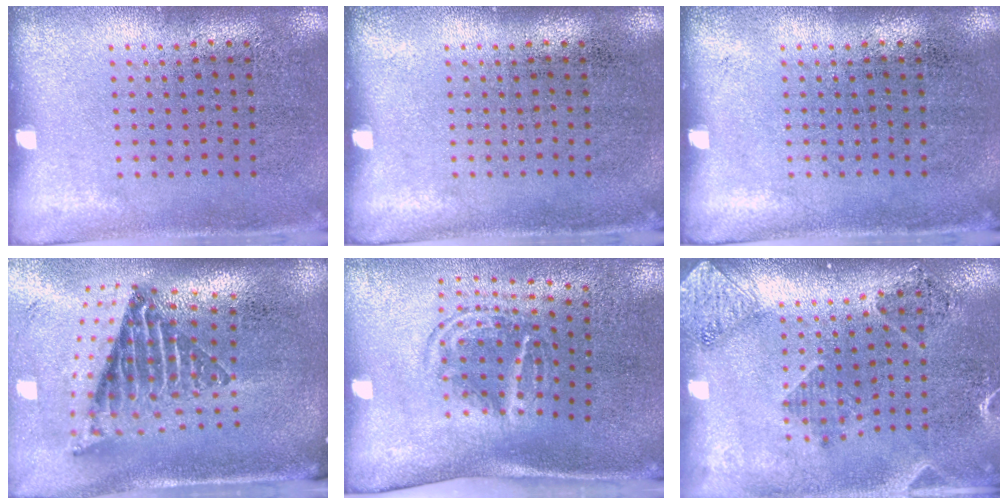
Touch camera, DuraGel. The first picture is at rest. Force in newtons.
{"total": 0.0}
{"total": 0.0}
{"total": 2.6, "press": 1.6, "slide": 2.1}
{"total": 1.8, "press": 1.2, "slide": 1.3}
{"total": 1.6, "press": 1.5, "slide": 0.6}